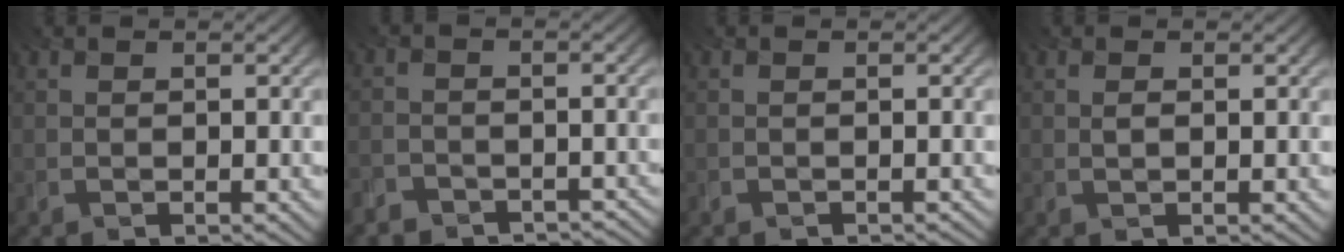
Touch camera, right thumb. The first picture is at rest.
{"total": 4.7, "force": [-4.2, 1.9, 0.8], "torque": [-0.009, -0.004, -0.075]}
{"total": 0.6, "force": [-0.5, 0.1, -0.2], "torque": [0.004, -0.006, -0.010]}
{"total": 0.5, "force": [0.3, 0.3, 0.4], "torque": [-0.009, 0.001, 0.004]}